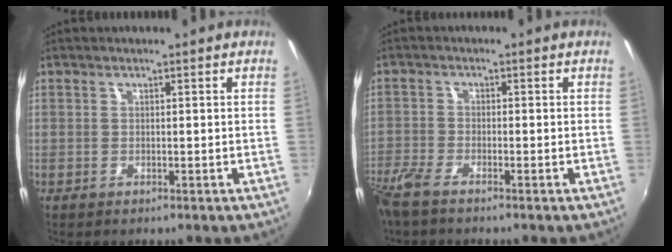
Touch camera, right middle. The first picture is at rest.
{"total": 5.3, "force": [-4.3, 1.2, 2.8], "torque": [-0.080, -0.018, -0.090]}